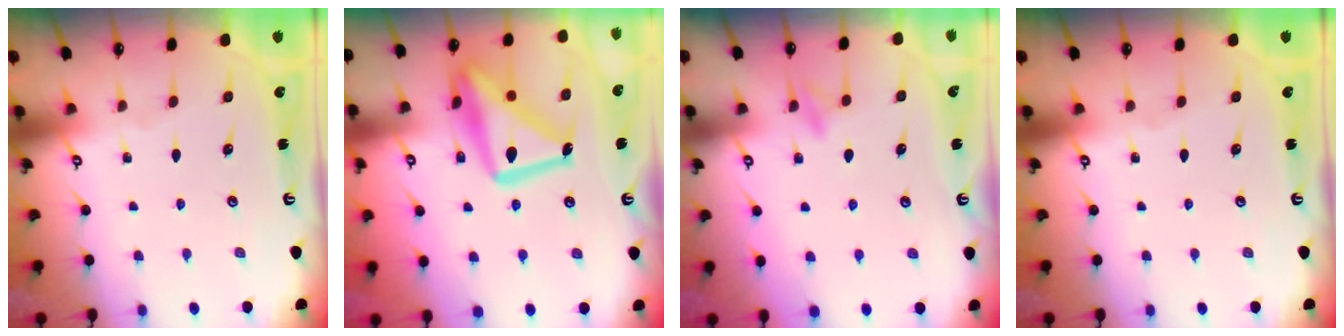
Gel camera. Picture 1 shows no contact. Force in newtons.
{"total": 17.7, "press": 17.6, "slide": 1.3}
{"total": 8.0, "press": 7.9, "slide": 0.9}
{"total": 0.0}